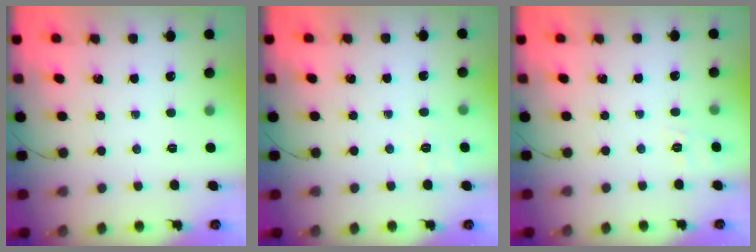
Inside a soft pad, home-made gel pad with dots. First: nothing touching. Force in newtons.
{"total": 2.0, "press": 1.1, "slide": 1.7}
{"total": 8.6, "press": 8.3, "slide": 2.2}